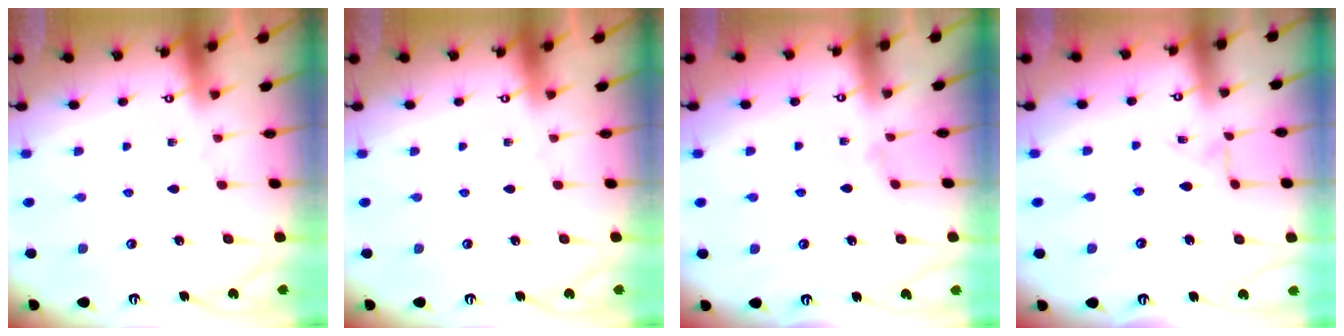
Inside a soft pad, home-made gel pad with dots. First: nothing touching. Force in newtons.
{"total": 0.0}
{"total": 0.8, "press": 0.7, "slide": 0.3}
{"total": 1.7, "press": 1.7, "slide": 0.4}